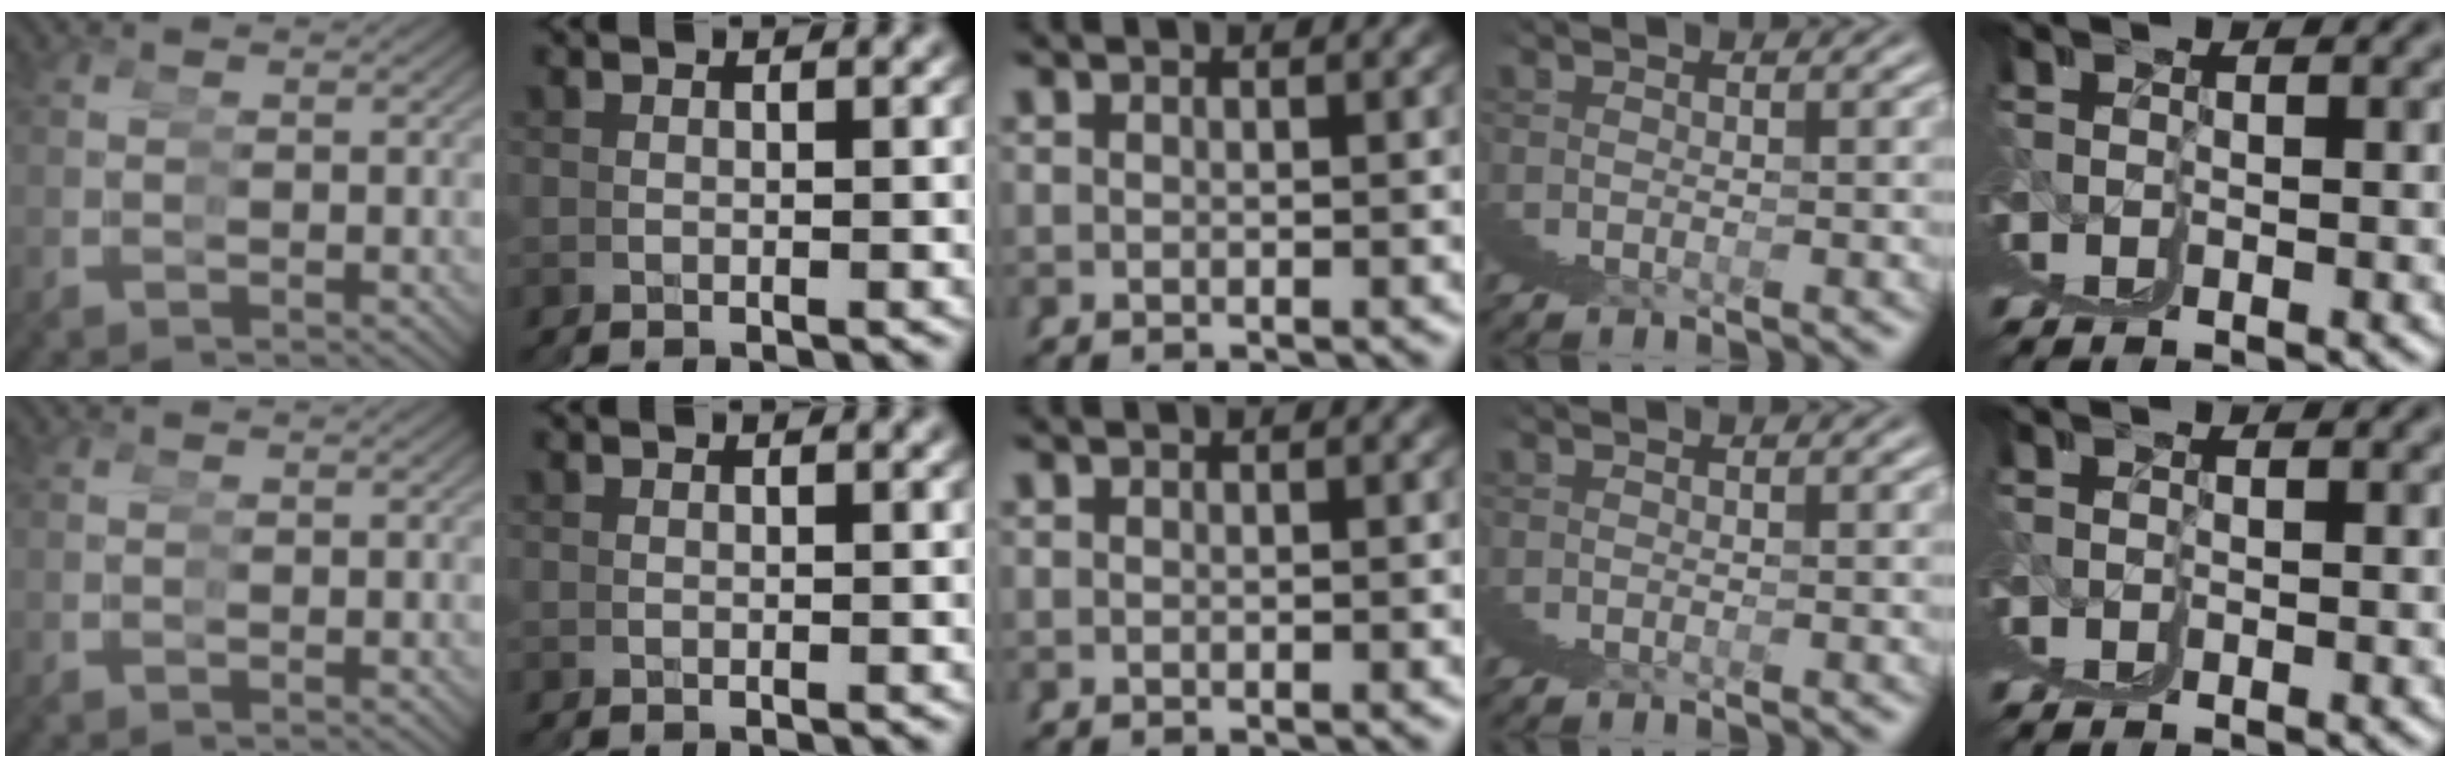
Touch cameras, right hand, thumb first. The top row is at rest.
{}